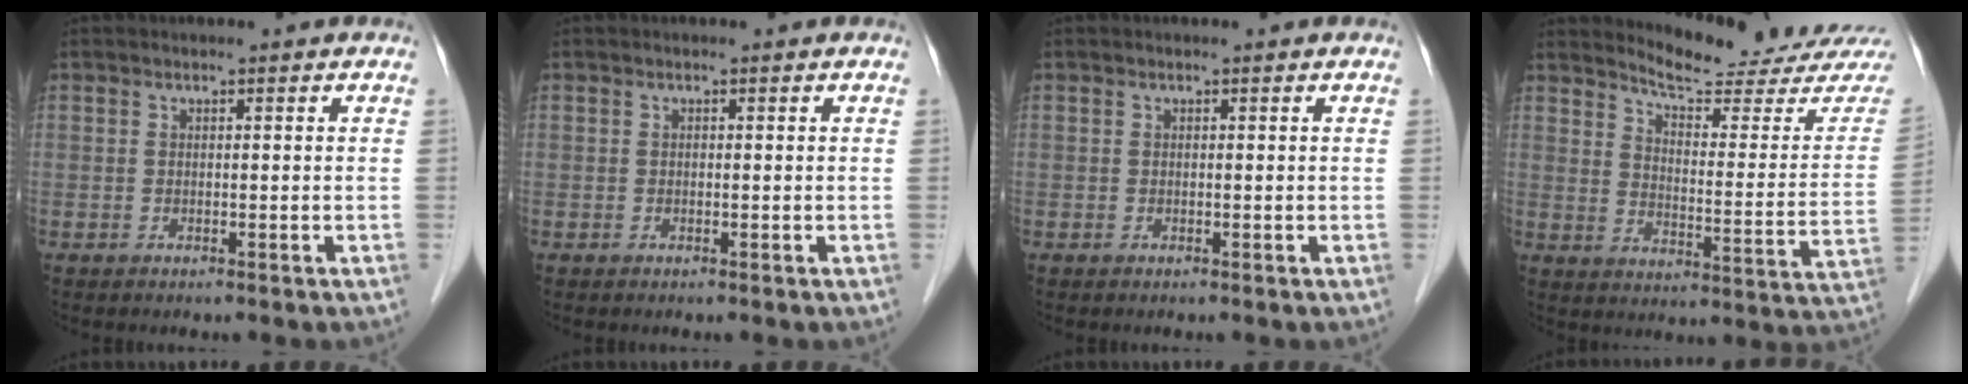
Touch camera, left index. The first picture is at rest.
{"total": 0.0}
{"total": 0.0}
{"total": 17.5, "force": [17.0, 0.4, 4.2], "torque": [-0.062, -0.107, 0.205]}